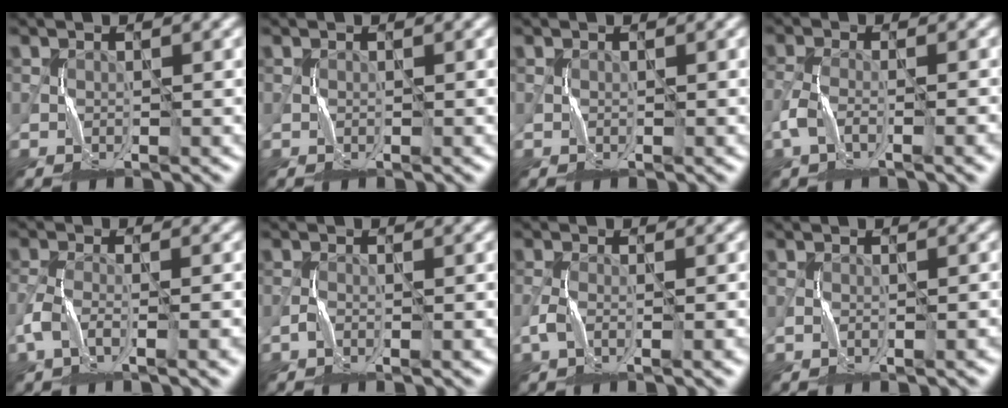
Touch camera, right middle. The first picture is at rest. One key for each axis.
{"total": 0.0}
{"total": 0.0}
{"total": 4.0, "fx": -2.0, "fy": 1.4, "fz": 3.1, "tx": -0.073, "ty": -0.005, "tz": -0.042}
{"total": 4.5, "fx": -2.3, "fy": 1.6, "fz": 3.6, "tx": -0.081, "ty": -0.006, "tz": -0.047}
{"total": 1.3, "fx": -1.1, "fy": 0.3, "fz": 0.5, "tx": -0.013, "ty": 0.003, "tz": -0.022}
{"total": 2.7, "fx": -1.4, "fy": 0.8, "fz": 2.1, "tx": -0.049, "ty": -0.001, "tz": -0.029}
{"total": 1.3, "fx": -1.0, "fy": 0.2, "fz": 0.9, "tx": -0.017, "ty": 0.002, "tz": -0.016}